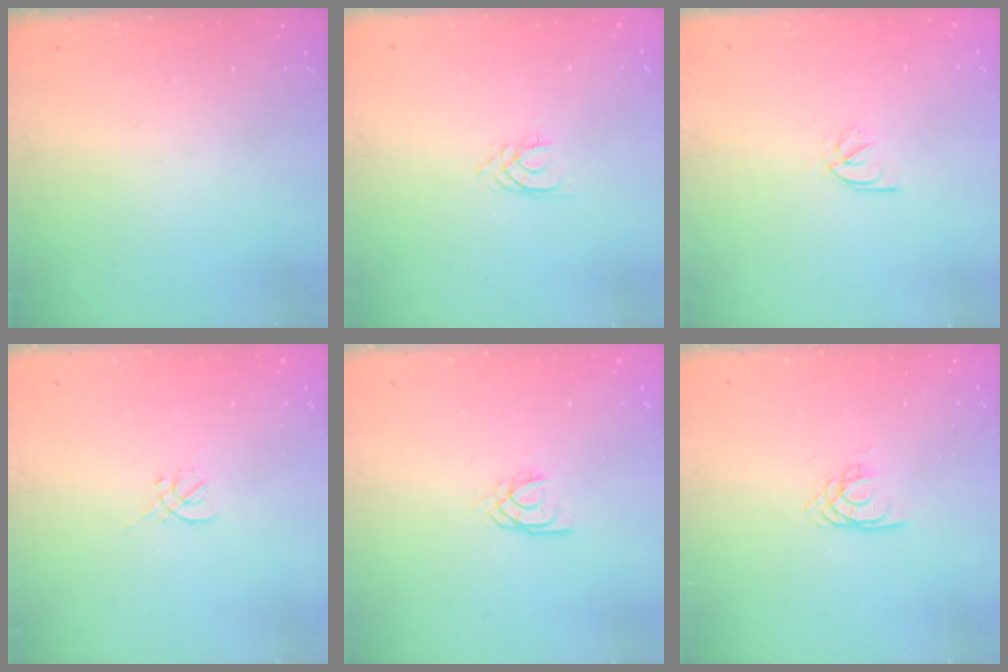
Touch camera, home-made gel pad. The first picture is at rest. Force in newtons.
{"total": 1.7, "press": 1.7, "slide": 0.2}
{"total": 2.5, "press": 2.4, "slide": 0.5}
{"total": 0.0}
{"total": 2.2, "press": 2.2, "slide": 0.4}
{"total": 2.7, "press": 2.7, "slide": 0.1}